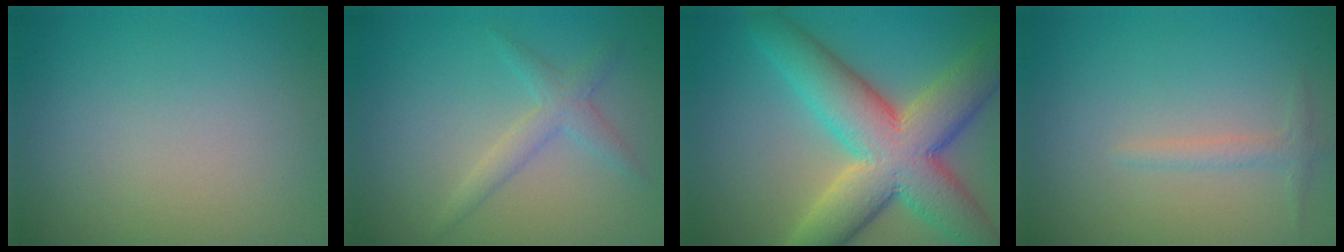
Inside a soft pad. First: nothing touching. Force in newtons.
{"total": 1.3, "press": 1.3, "slide": 0.1}
{"total": 10.9, "press": 10.9, "slide": 0.2}
{"total": 1.1, "press": 1.1, "slide": 0.1}